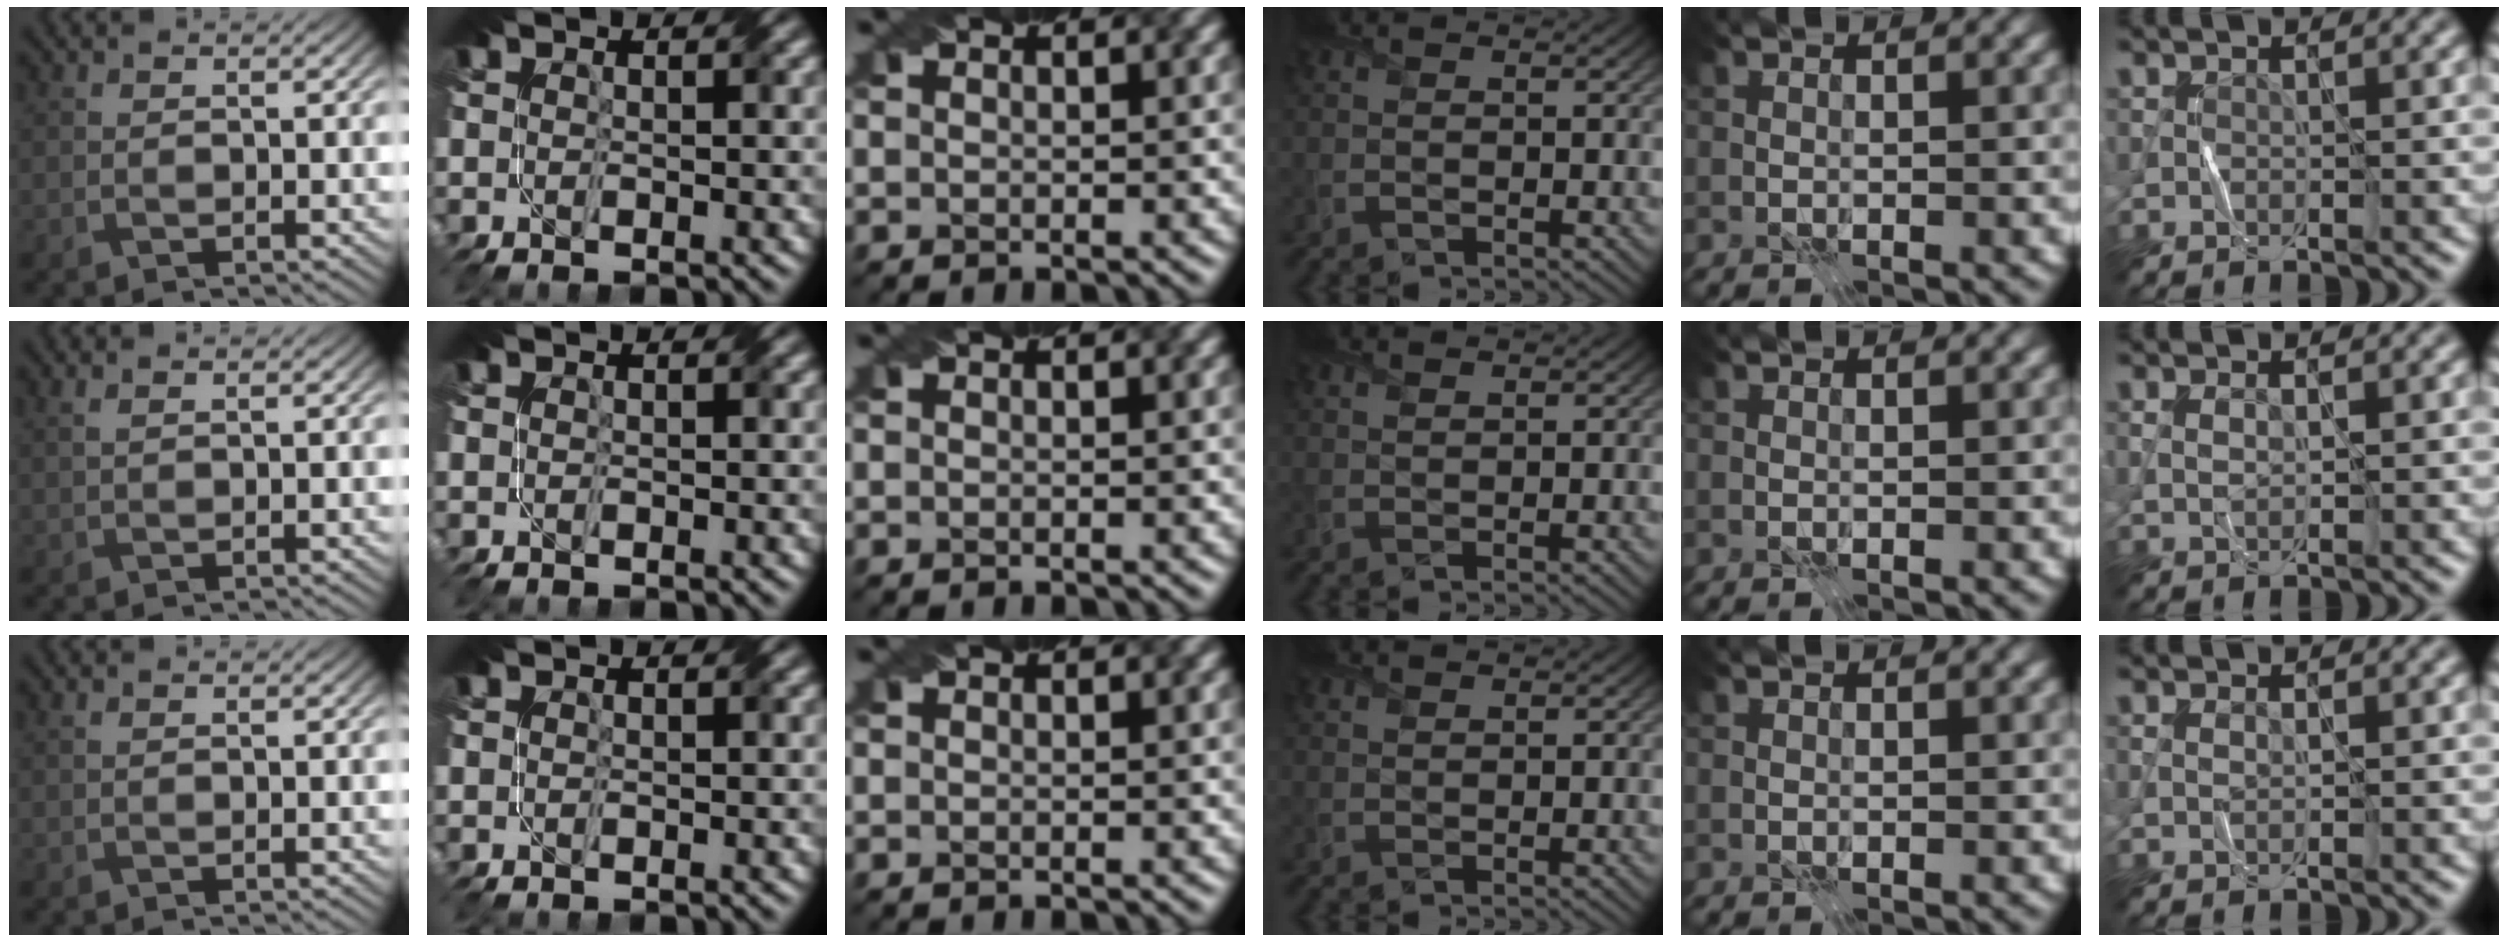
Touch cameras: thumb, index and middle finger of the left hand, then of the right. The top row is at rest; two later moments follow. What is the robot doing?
{"motion": "fold", "object": "netting"}